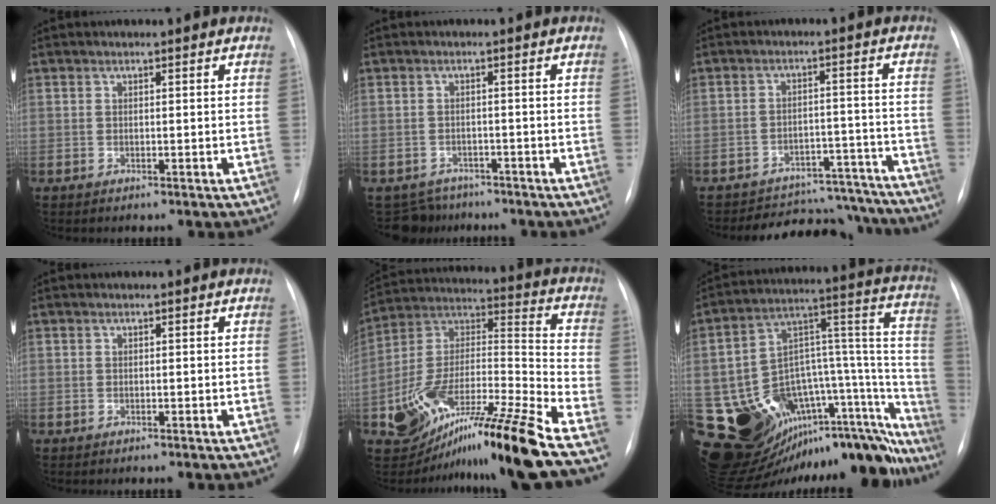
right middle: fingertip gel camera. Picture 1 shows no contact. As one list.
[{"total": 4.6, "force": [-3.9, 2.3, -0.9], "torque": [0.015, 0.010, -0.059]}, {"total": 16.1, "force": [-15.3, 4.7, 1.8], "torque": [-0.011, 0.039, -0.190]}, {"total": 0.6, "force": [-0.3, 0.5, -0.1], "torque": [0.000, 0.005, -0.005]}, {"total": 20.3, "force": [-14.1, 0.5, 14.6], "torque": [-0.261, 0.000, -0.238]}, {"total": 33.7, "force": [-25.8, 13.9, 16.5], "torque": [-0.182, 0.053, -0.346]}]